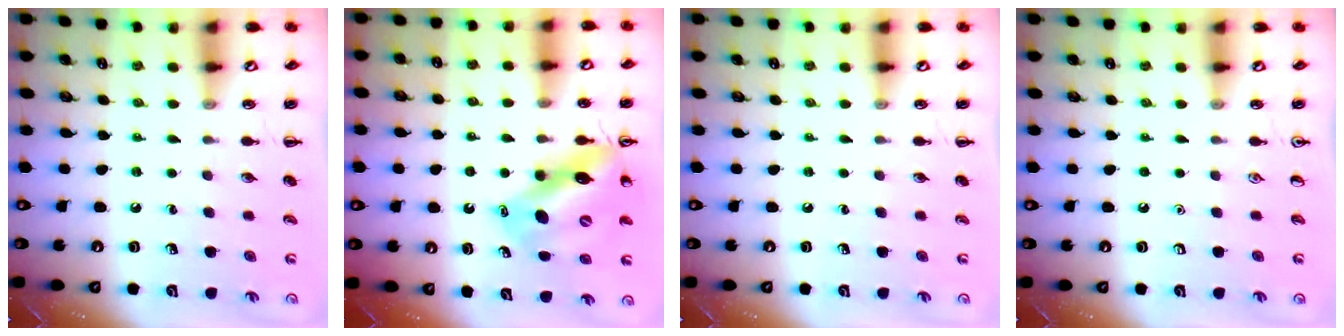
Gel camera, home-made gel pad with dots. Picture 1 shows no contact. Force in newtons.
{"total": 12.8, "press": 12.2, "slide": 3.9}
{"total": 0.0}
{"total": 0.0}